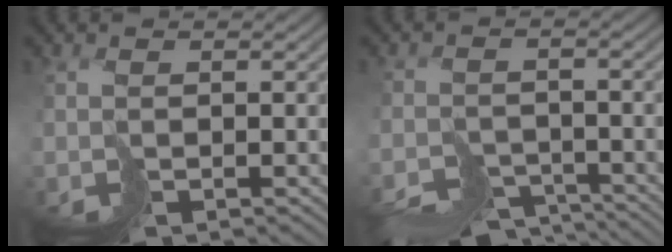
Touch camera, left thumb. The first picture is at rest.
{"total": 6.5, "force": [-6.0, 2.2, 1.4], "torque": [-0.017, -0.009, -0.105]}